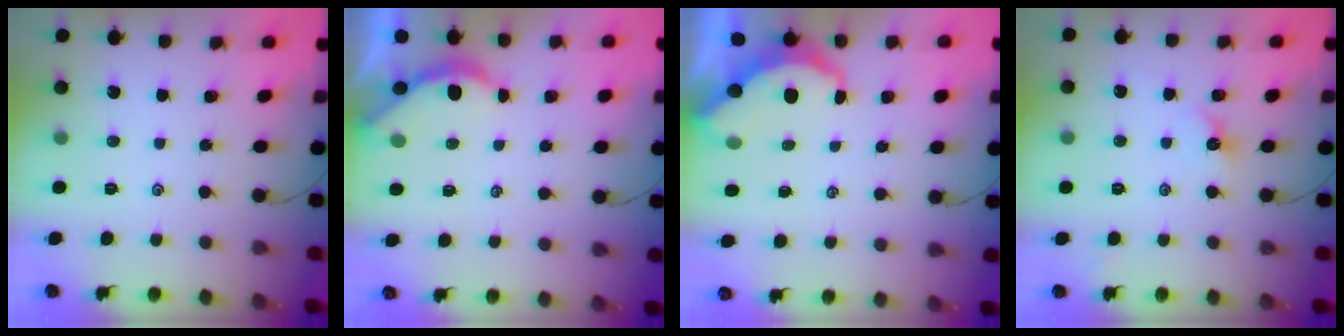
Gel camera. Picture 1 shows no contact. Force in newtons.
{"total": 2.9, "press": 2.9, "slide": 0.2}
{"total": 5.1, "press": 5.1, "slide": 0.3}
{"total": 3.1, "press": 3.1, "slide": 0.4}